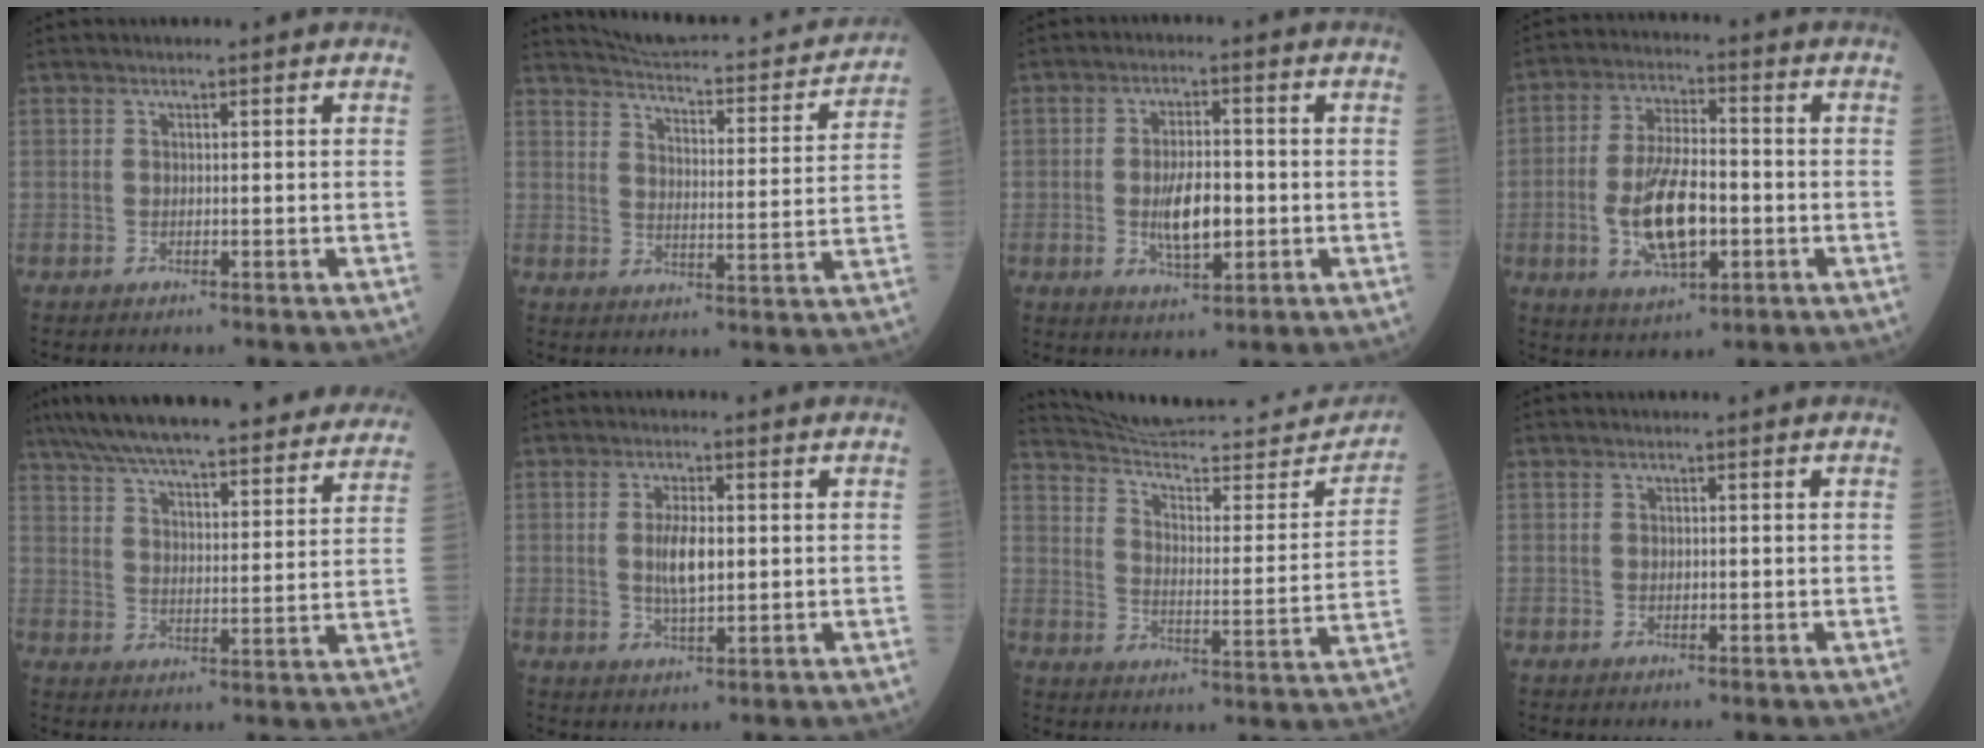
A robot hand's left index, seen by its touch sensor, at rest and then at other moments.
{"total": 18.5, "force": [16.8, 3.7, 6.7], "torque": [-0.089, -0.015, 0.206]}
{"total": 6.9, "force": [-1.0, 2.6, 6.3], "torque": [-0.122, -0.002, -0.014]}
{"total": 11.7, "force": [-2.5, 4.5, 10.5], "torque": [-0.212, 0.000, -0.042]}
{"total": 32.2, "force": [28.3, 5.8, 14.2], "torque": [-0.233, -0.017, 0.365]}
{"total": 4.9, "force": [0.5, 1.5, 4.7], "torque": [-0.097, 0.001, 0.009]}
{"total": 24.5, "force": [23.5, 2.7, 6.5], "torque": [-0.089, -0.071, 0.312]}
{"total": 0.6, "force": [-0.1, 0.4, 0.4], "torque": [-0.010, 0.000, -0.002]}